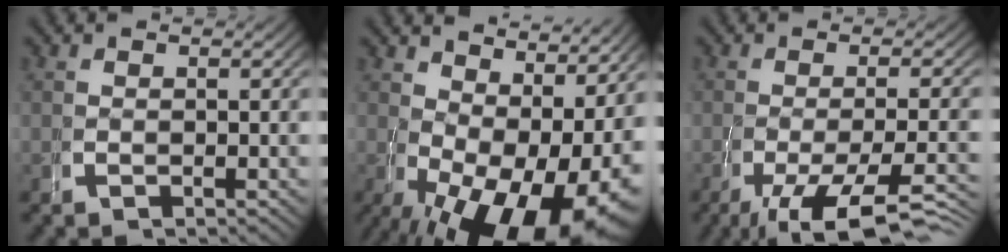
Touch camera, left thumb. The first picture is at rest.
{"total": 11.5, "force": [-1.9, 6.9, 9.0], "torque": [-0.129, -0.058, 0.007]}
{"total": 8.5, "force": [-4.8, 3.4, 6.1], "torque": [-0.095, -0.026, -0.053]}